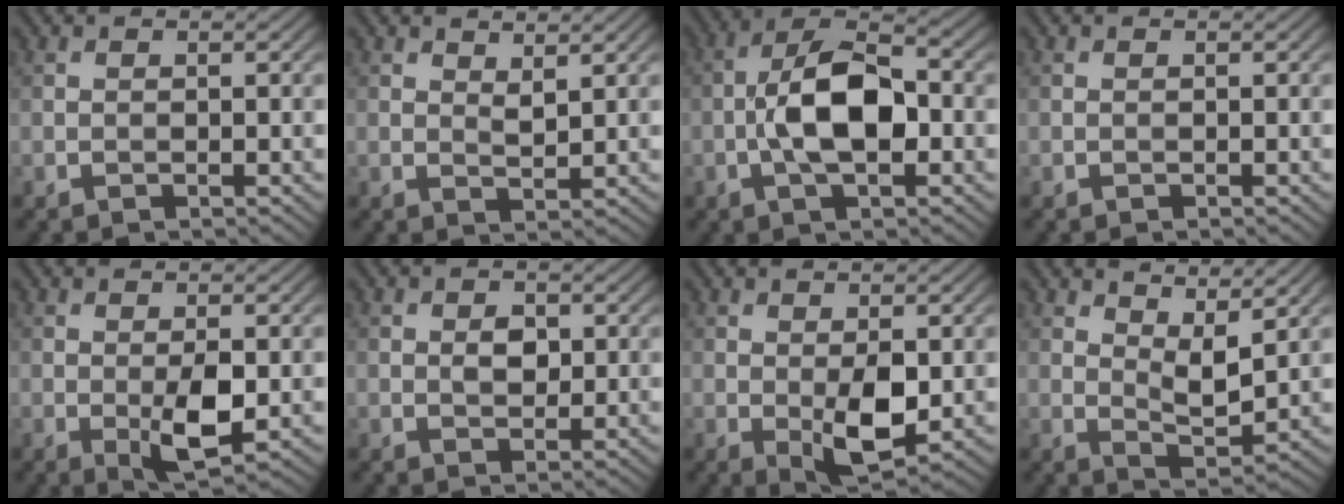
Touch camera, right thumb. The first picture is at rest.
{"total": 2.2, "force": [1.7, 0.7, 1.3], "torque": [-0.024, -0.006, 0.035]}
{"total": 9.2, "force": [-1.4, 4.2, 8.0], "torque": [-0.151, 0.016, -0.034]}
{"total": 0.0}
{"total": 4.6, "force": [-0.8, 1.7, 4.2], "torque": [-0.077, -0.005, -0.009]}
{"total": 2.4, "force": [0.5, 1.7, 1.7], "torque": [-0.031, -0.003, 0.004]}
{"total": 5.5, "force": [-0.6, 2.5, 4.8], "torque": [-0.086, -0.005, -0.007]}
{"total": 5.9, "force": [3.7, 2.2, 4.1], "torque": [-0.075, -0.011, 0.065]}